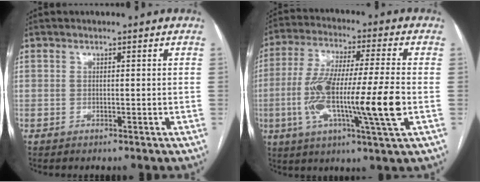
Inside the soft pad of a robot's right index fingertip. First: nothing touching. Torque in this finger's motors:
{"motor_torque": [1.67, -0.47, 0.87, 0.21]}